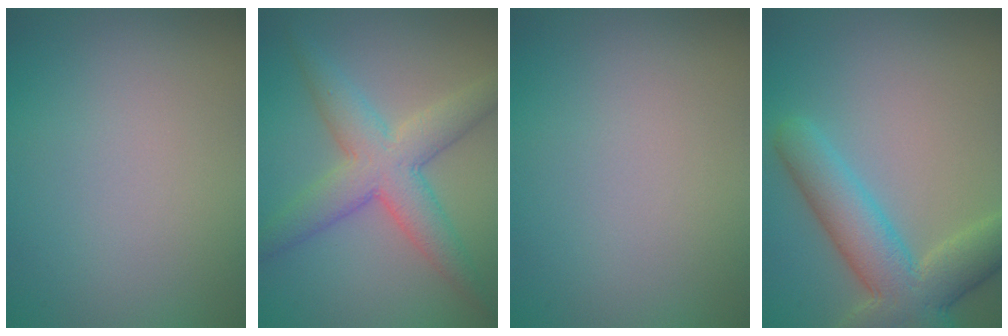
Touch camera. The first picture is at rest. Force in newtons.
{"total": 6.1, "press": 6.0, "slide": 0.2}
{"total": 0.0}
{"total": 7.2, "press": 7.2, "slide": 0.5}